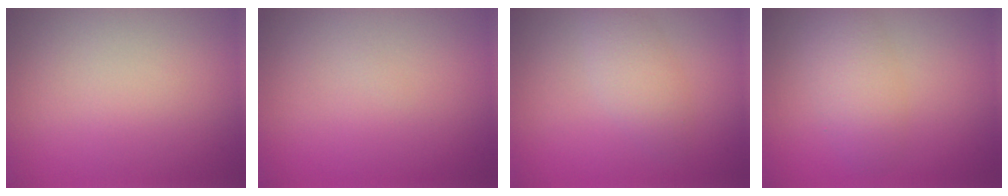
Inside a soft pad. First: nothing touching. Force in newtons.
{"total": 0.0}
{"total": 2.4, "press": 2.4, "slide": 0.1}
{"total": 3.2, "press": 3.2, "slide": 0.1}